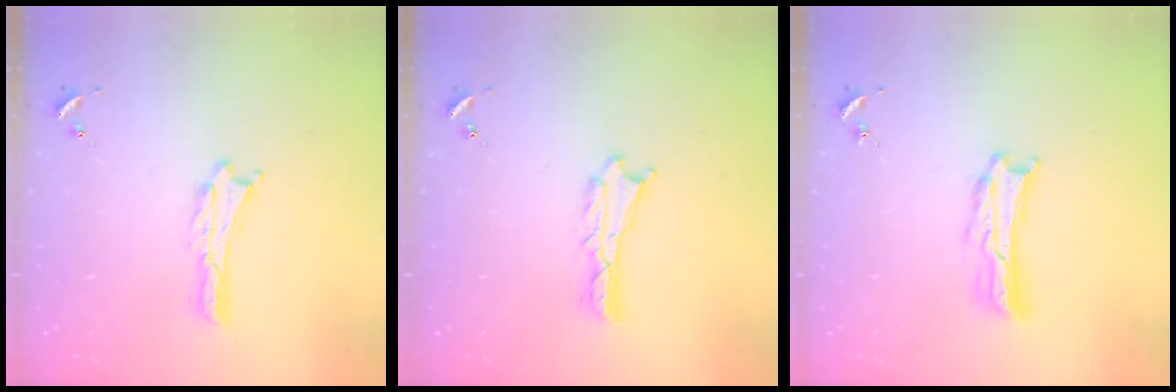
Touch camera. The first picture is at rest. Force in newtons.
{"total": 0.7, "press": 0.7, "slide": 0.1}
{"total": 2.8, "press": 2.7, "slide": 0.4}